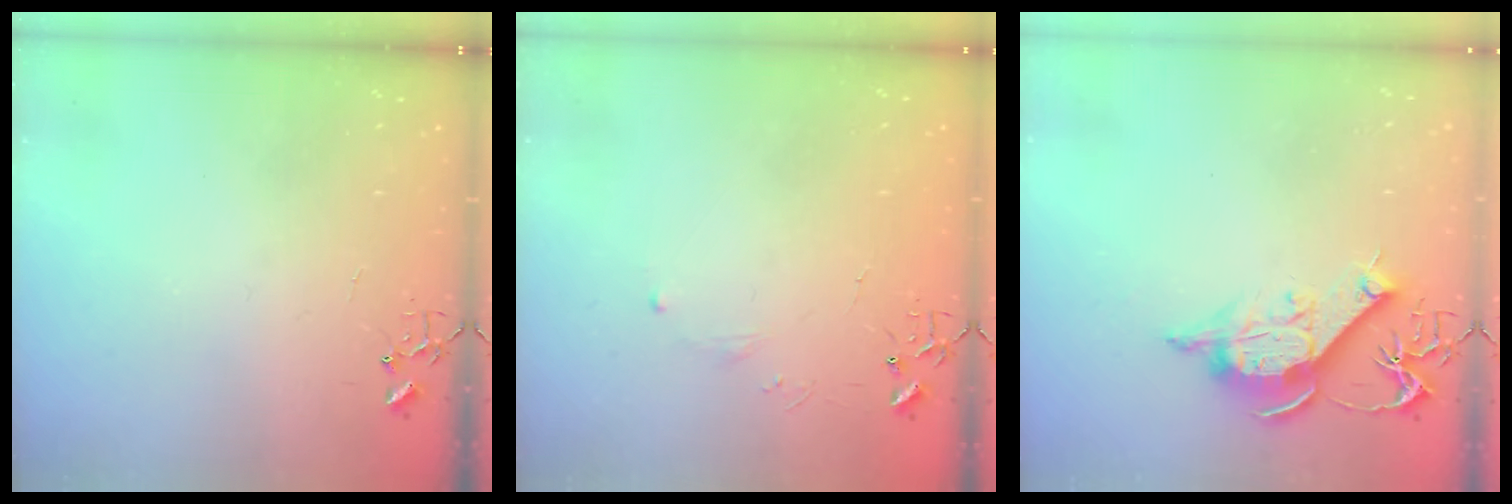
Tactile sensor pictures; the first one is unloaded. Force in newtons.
{"total": 3.5, "press": 3.5, "slide": 0.5}
{"total": 11.5, "press": 11.4, "slide": 1.3}